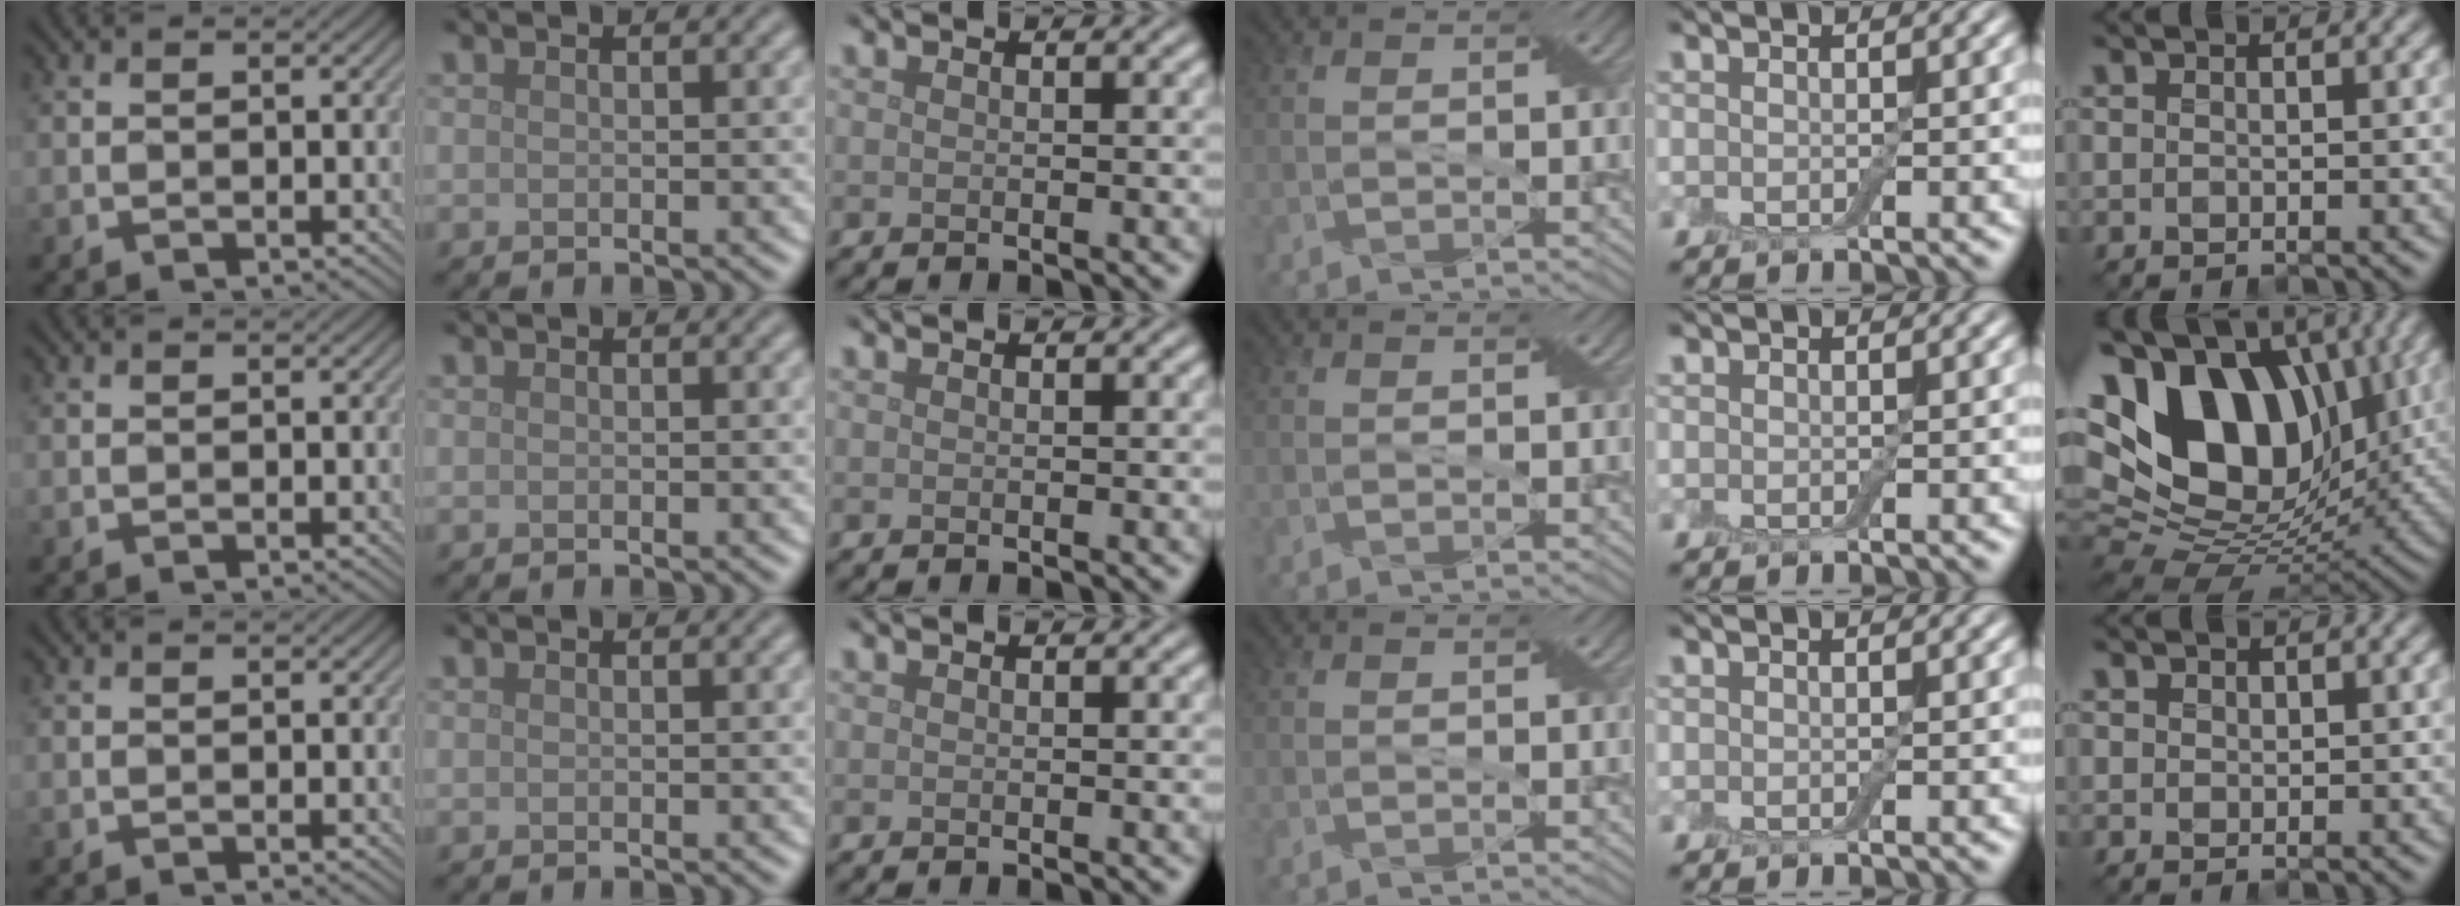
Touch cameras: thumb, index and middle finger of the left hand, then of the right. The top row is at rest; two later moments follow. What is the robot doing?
{"motion": "extract", "object": "drawer"}